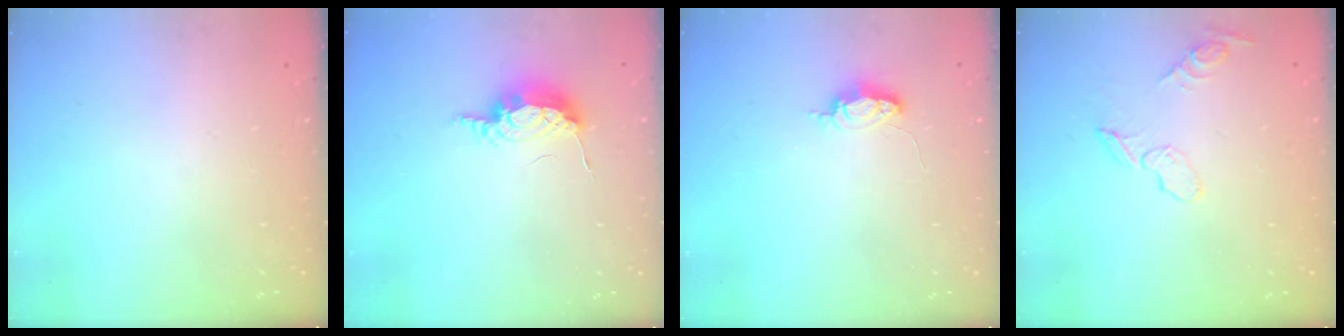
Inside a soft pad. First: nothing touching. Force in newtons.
{"total": 7.6, "press": 7.6, "slide": 0.2}
{"total": 4.0, "press": 3.9, "slide": 0.5}
{"total": 8.3, "press": 8.1, "slide": 1.6}